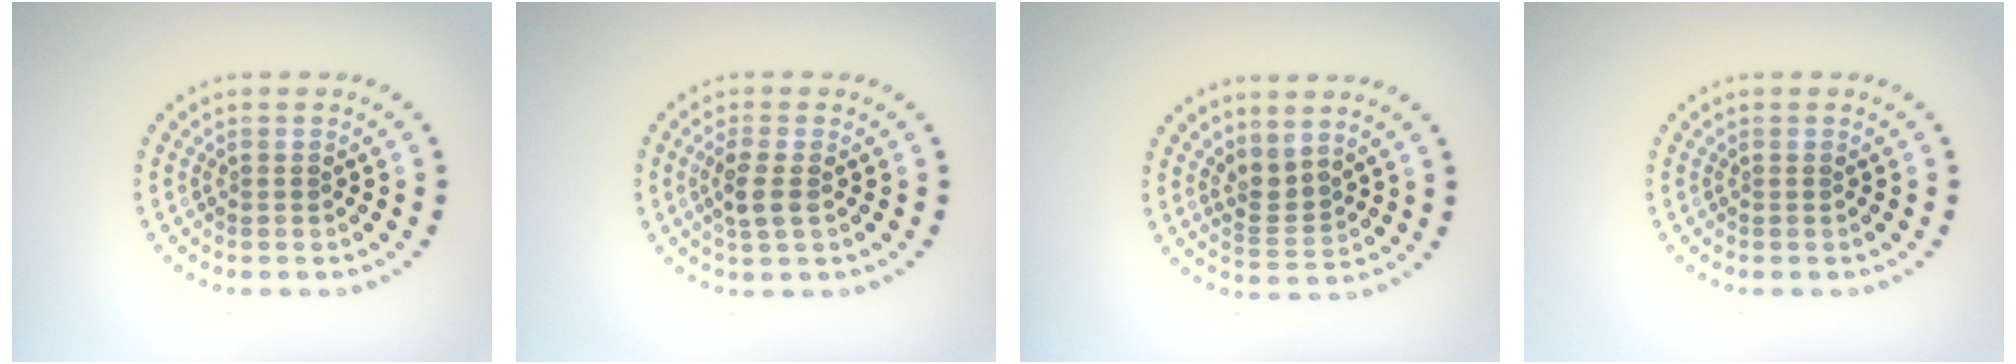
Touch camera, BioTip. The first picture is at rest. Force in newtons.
{"total": 2.3, "press": 2.1, "slide": 1.0}
{"total": 2.3, "press": 1.5, "slide": 1.7}
{"total": 0.0}